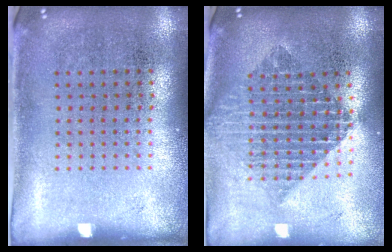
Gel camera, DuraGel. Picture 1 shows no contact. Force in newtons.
{"total": 2.0, "press": 1.6, "slide": 1.3}